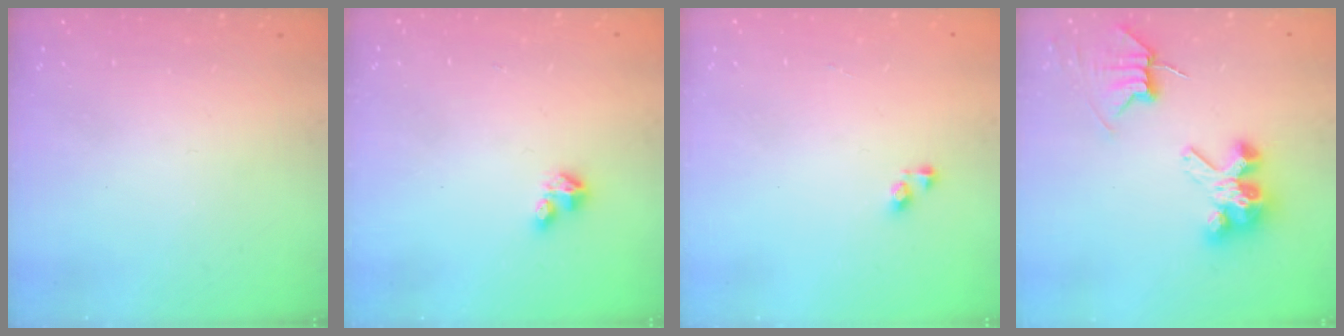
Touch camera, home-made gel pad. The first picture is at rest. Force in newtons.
{"total": 3.5, "press": 3.5, "slide": 0.4}
{"total": 3.4, "press": 3.4, "slide": 0.3}
{"total": 7.8, "press": 7.7, "slide": 0.6}